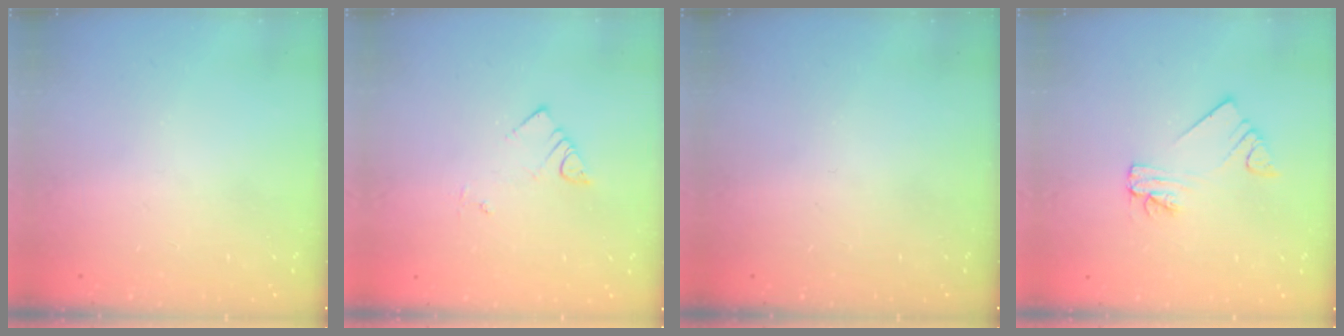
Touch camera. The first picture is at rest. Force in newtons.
{"total": 3.4, "press": 3.4, "slide": 0.1}
{"total": 0.0}
{"total": 2.2, "press": 2.2, "slide": 0.1}